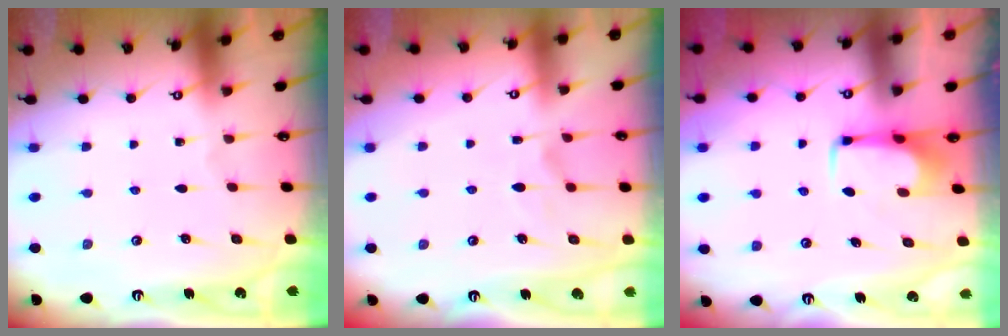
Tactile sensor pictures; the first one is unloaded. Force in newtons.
{"total": 5.2, "press": 5.0, "slide": 1.2}
{"total": 1.6, "press": 1.5, "slide": 0.5}